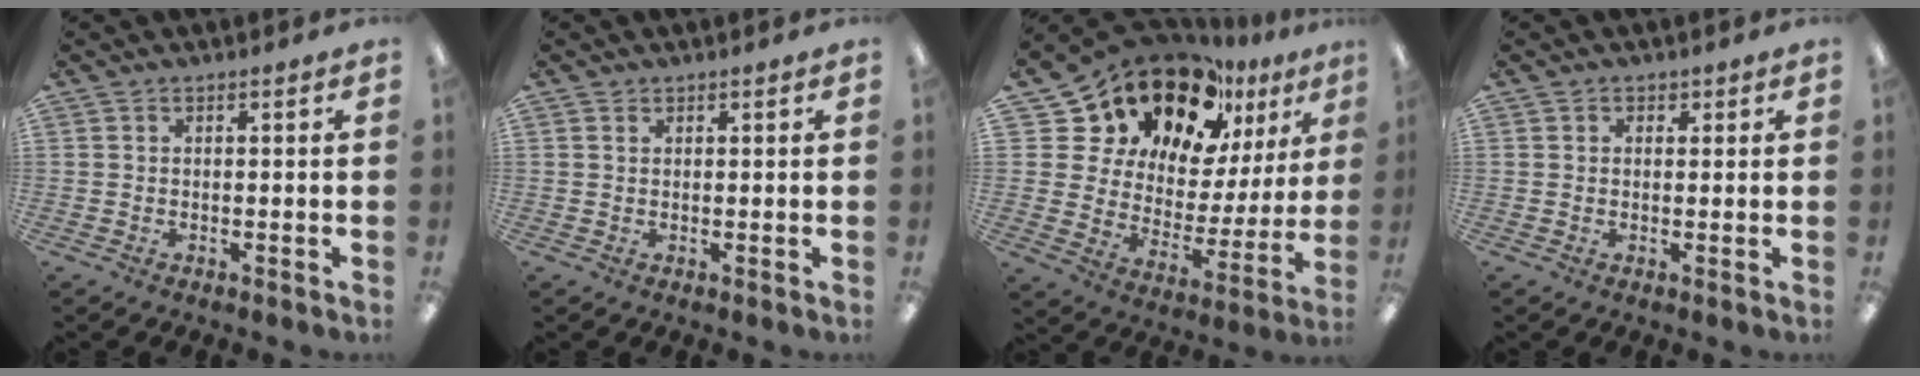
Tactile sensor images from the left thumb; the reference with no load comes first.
{"total": 0.7, "force": [0.5, 0.4, 0.1], "torque": [-0.003, 0.001, 0.010]}
{"total": 23.2, "force": [18.0, 11.0, 9.6], "torque": [-0.181, -0.127, 0.326]}
{"total": 1.3, "force": [0.6, 1.1, 0.1], "torque": [0.006, 0.001, 0.007]}